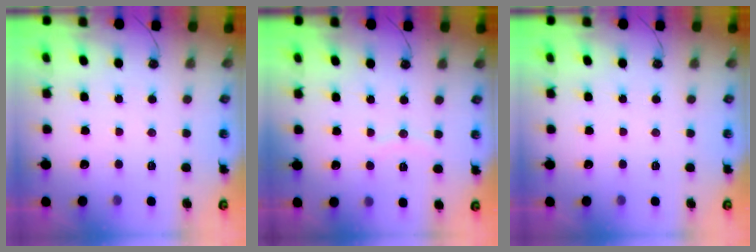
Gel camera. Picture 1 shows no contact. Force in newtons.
{"total": 3.7, "press": 3.7, "slide": 0.2}
{"total": 0.0}